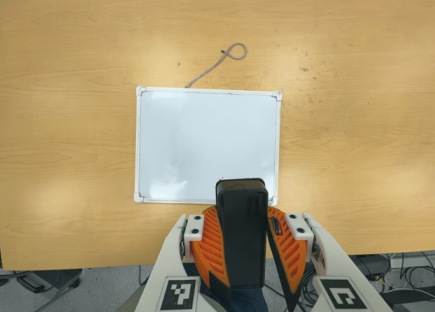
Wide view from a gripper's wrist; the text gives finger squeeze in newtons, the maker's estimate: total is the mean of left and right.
{"total": 10.6, "left": 10.3, "right": 10.8}